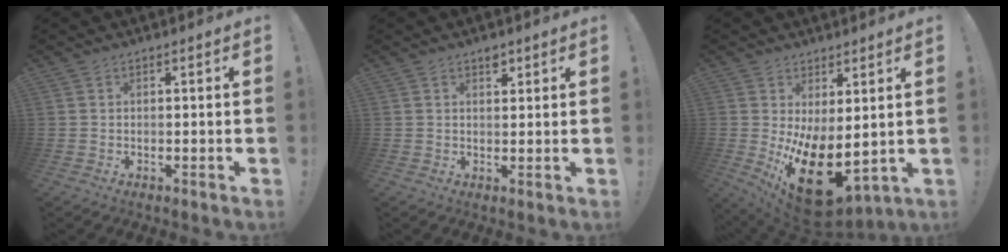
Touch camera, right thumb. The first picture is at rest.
{"total": 2.3, "force": [1.7, 1.1, 1.0], "torque": [0.009, -0.015, 0.025]}
{"total": 16.4, "force": [-2.7, 8.5, 13.8], "torque": [-0.210, -0.009, -0.022]}